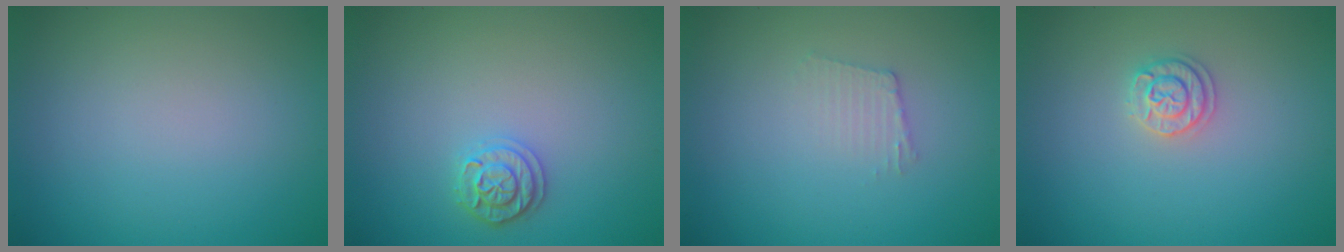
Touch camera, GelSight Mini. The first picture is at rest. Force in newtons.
{"total": 1.9, "press": 1.9, "slide": 0.3}
{"total": 1.2, "press": 1.2, "slide": 0.2}
{"total": 1.8, "press": 1.7, "slide": 0.3}